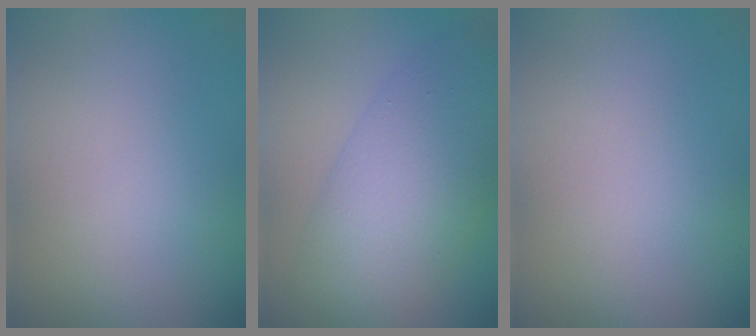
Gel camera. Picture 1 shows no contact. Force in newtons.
{"total": 8.4, "press": 8.4, "slide": 0.2}
{"total": 0.0}